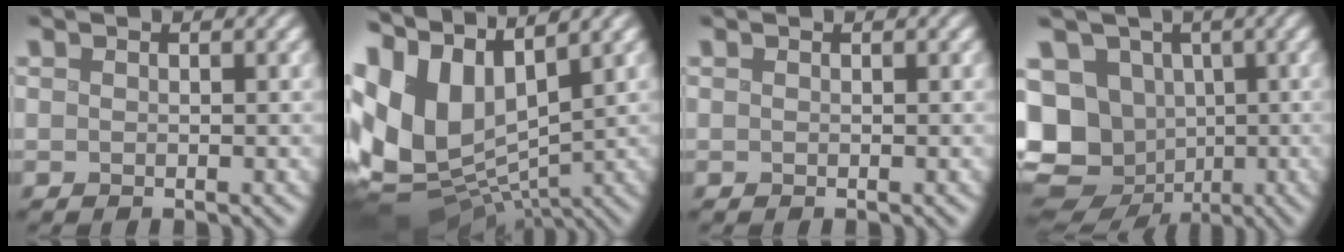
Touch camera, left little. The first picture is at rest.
{"total": 13.1, "force": [2.9, 7.5, 10.4], "torque": [-0.235, 0.007, 0.063]}
{"total": 0.0}
{"total": 15.6, "force": [-3.5, 13.6, 6.8], "torque": [-0.166, -0.015, -0.081]}